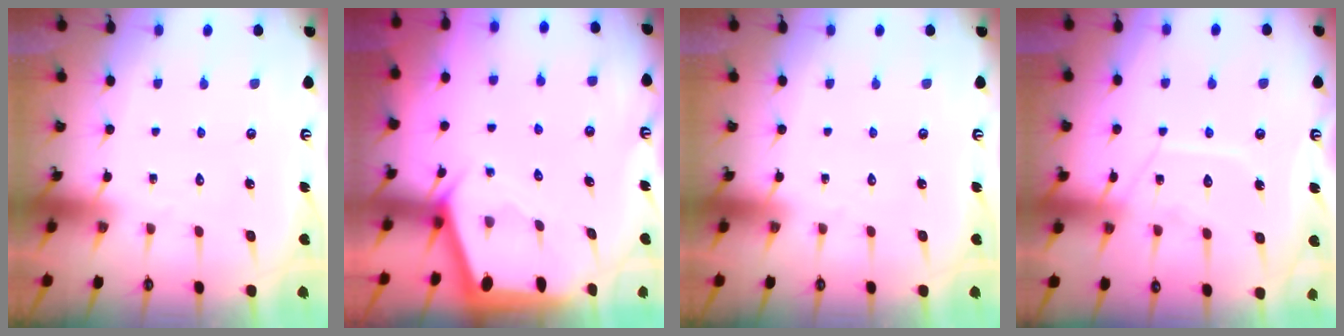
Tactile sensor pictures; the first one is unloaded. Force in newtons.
{"total": 3.2, "press": 3.2, "slide": 0.2}
{"total": 0.0}
{"total": 10.5, "press": 10.5, "slide": 1.0}